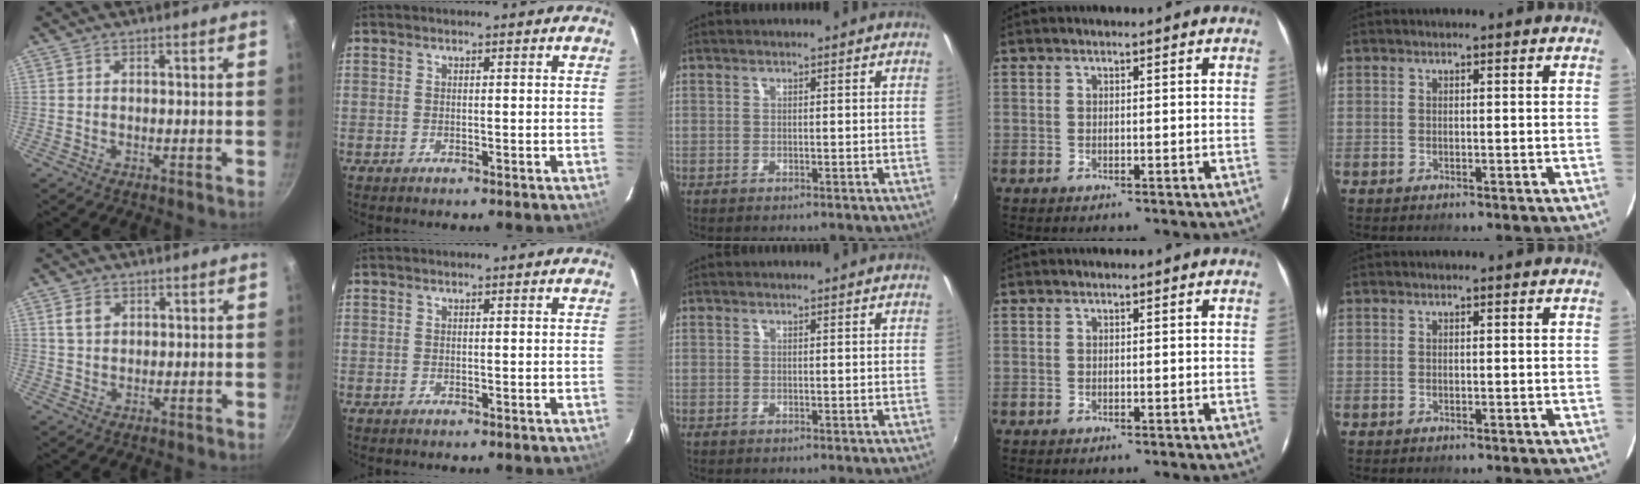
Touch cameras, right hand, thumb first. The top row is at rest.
{"thumb": {"total": 3.2, "force": [1.1, 2.5, 1.7], "torque": [-0.019, 0.001, 0.022]}}